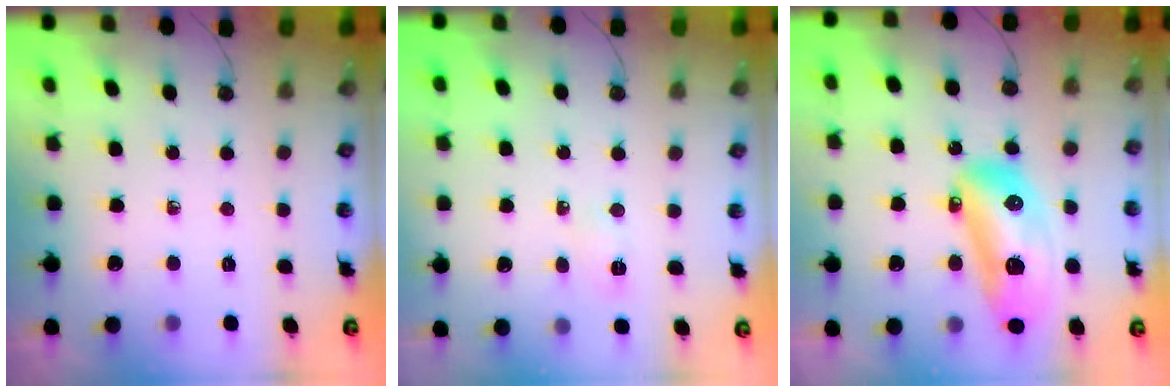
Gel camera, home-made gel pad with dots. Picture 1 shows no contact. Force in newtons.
{"total": 3.3, "press": 3.2, "slide": 0.9}
{"total": 19.2, "press": 19.1, "slide": 2.5}